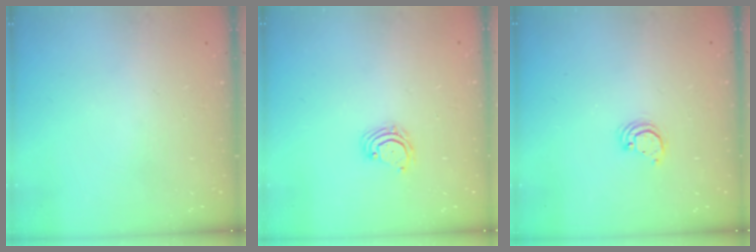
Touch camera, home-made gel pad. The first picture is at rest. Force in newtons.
{"total": 4.2, "press": 4.2, "slide": 0.5}
{"total": 2.9, "press": 2.9, "slide": 0.1}